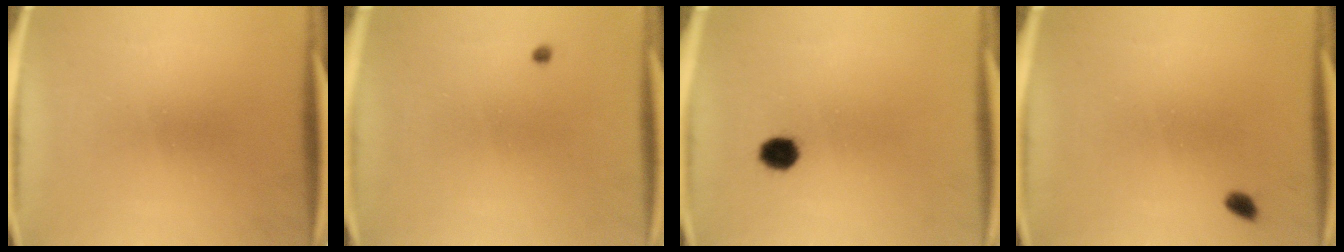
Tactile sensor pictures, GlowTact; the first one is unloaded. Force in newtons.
{"total": 0.5}
{"total": 3.9}
{"total": 1.3}